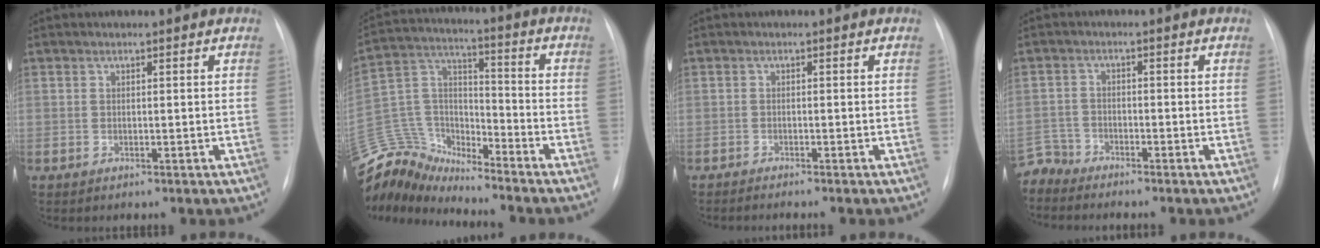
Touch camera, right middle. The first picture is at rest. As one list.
[{"total": 14.4, "force": [-14.2, 2.2, 1.7], "torque": [-0.037, 0.055, -0.270]}, {"total": 2.9, "force": [-2.5, -0.2, 1.4], "torque": [-0.013, -0.002, -0.033]}, {"total": 4.1, "force": [-3.9, 0.0, -1.1], "torque": [0.028, -0.008, -0.075]}]